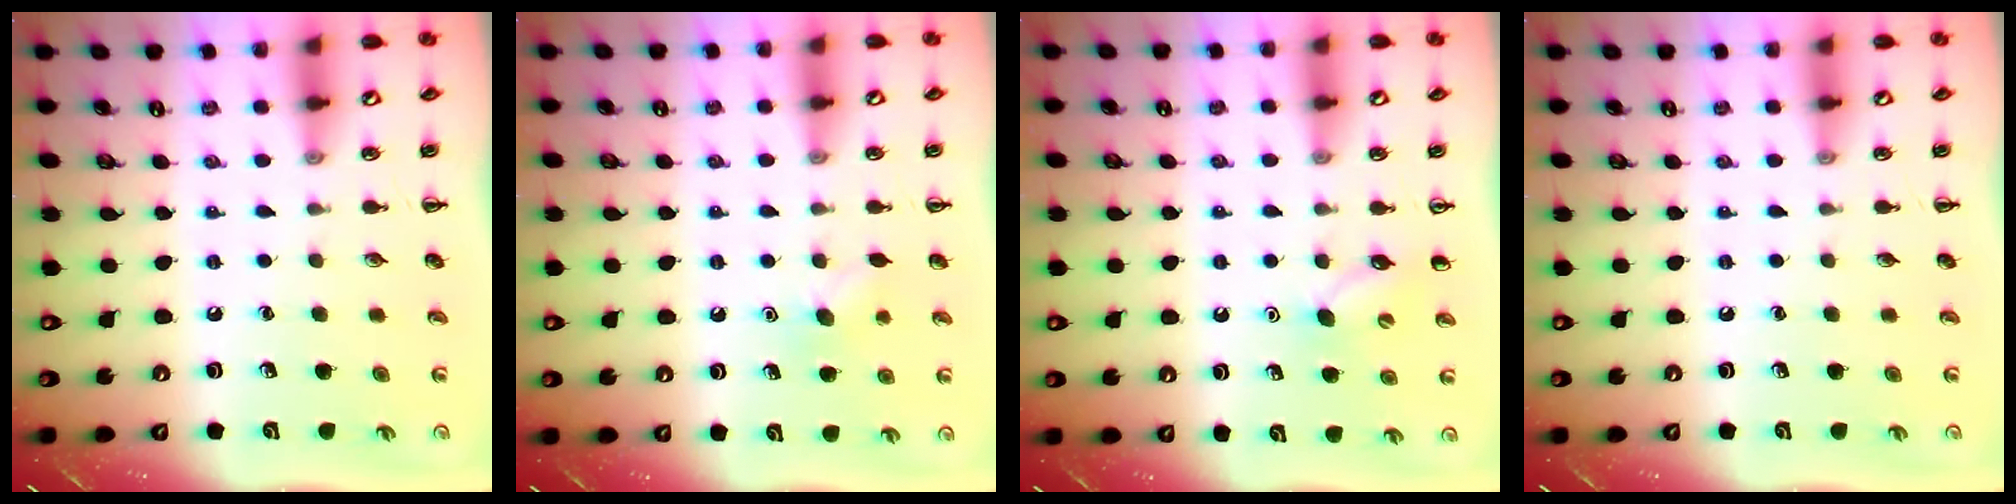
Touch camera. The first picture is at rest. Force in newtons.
{"total": 6.2, "press": 6.0, "slide": 1.5}
{"total": 6.1, "press": 5.8, "slide": 1.8}
{"total": 0.0}